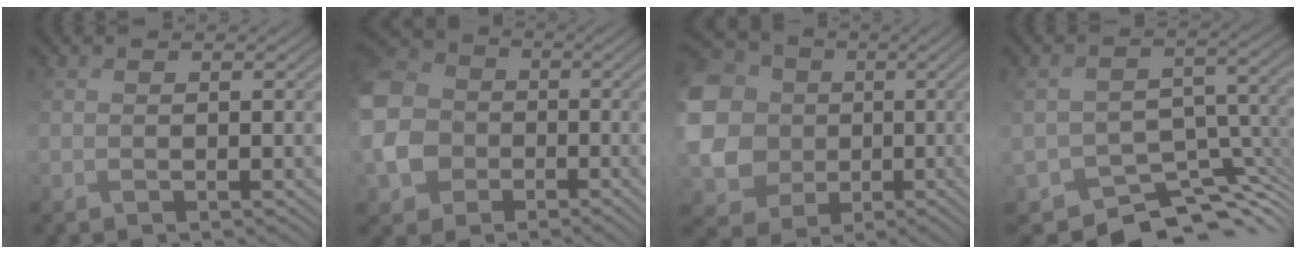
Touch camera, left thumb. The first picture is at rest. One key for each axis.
{"total": 10.1, "fx": -1.8, "fy": 8.8, "fz": 4.5, "tx": -0.161, "ty": -0.020, "tz": -0.037}
{"total": 18.2, "fx": 3.3, "fy": 16.7, "fz": 6.5, "tx": -0.263, "ty": 0.021, "tz": 0.043}
{"total": 7.3, "fx": -5.8, "fy": 3.9, "fz": 2.4, "tx": -0.028, "ty": 0.000, "tz": -0.078}